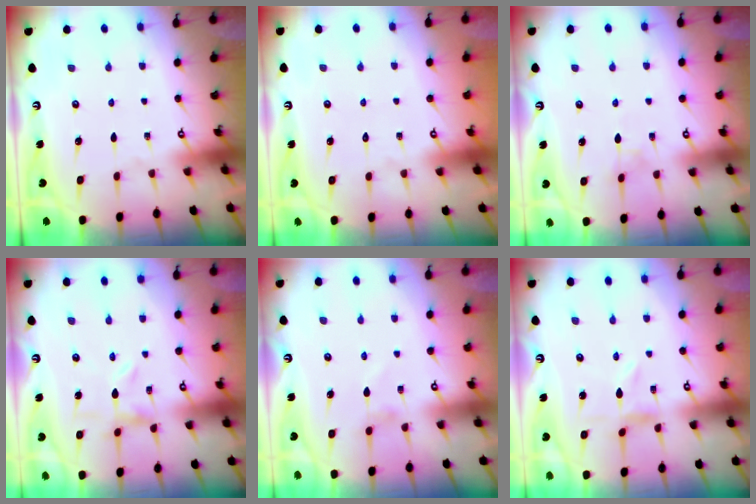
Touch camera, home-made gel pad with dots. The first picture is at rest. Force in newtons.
{"total": 1.6, "press": 1.6, "slide": 0.2}
{"total": 2.3, "press": 2.3, "slide": 0.3}
{"total": 2.3, "press": 2.3, "slide": 0.4}
{"total": 1.8, "press": 1.8, "slide": 0.4}
{"total": 0.7, "press": 0.7, "slide": 0.1}